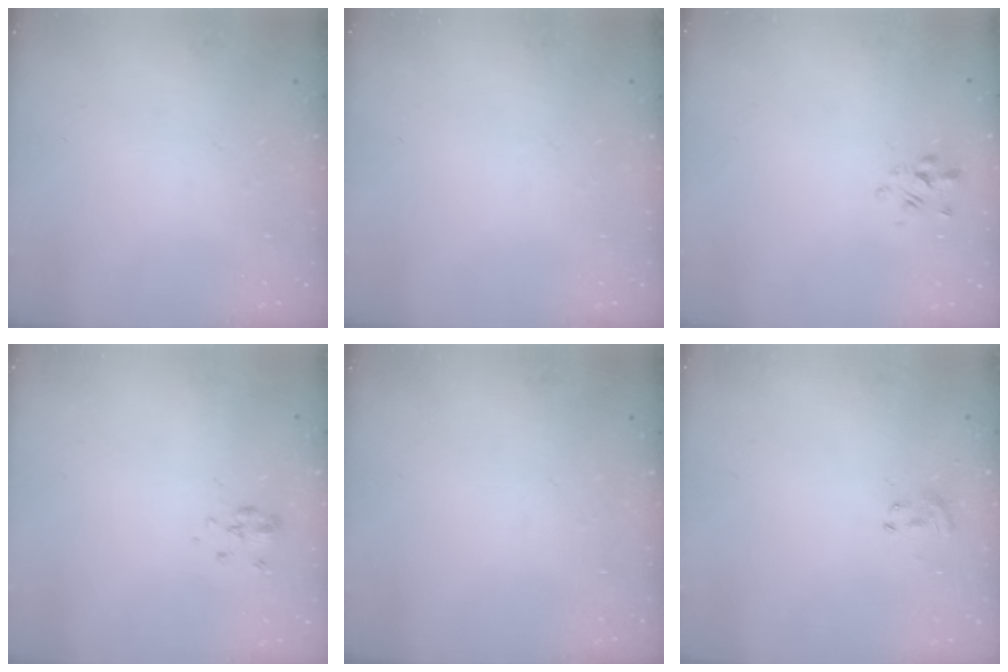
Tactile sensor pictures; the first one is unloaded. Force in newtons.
{"total": 0.0}
{"total": 1.4, "press": 1.2, "slide": 0.8}
{"total": 3.2, "press": 3.0, "slide": 1.2}
{"total": 0.0}
{"total": 2.3, "press": 2.1, "slide": 1.0}